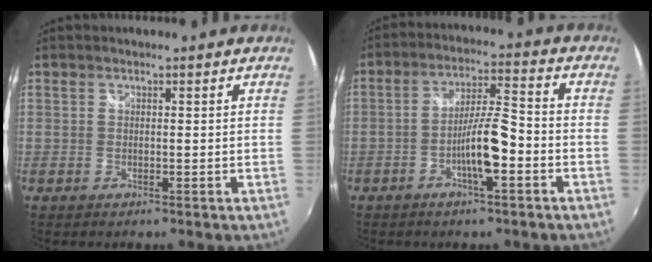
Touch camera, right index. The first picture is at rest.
{"total": 8.3, "force": [-3.4, 1.1, 7.5], "torque": [-0.138, 0.004, -0.057]}